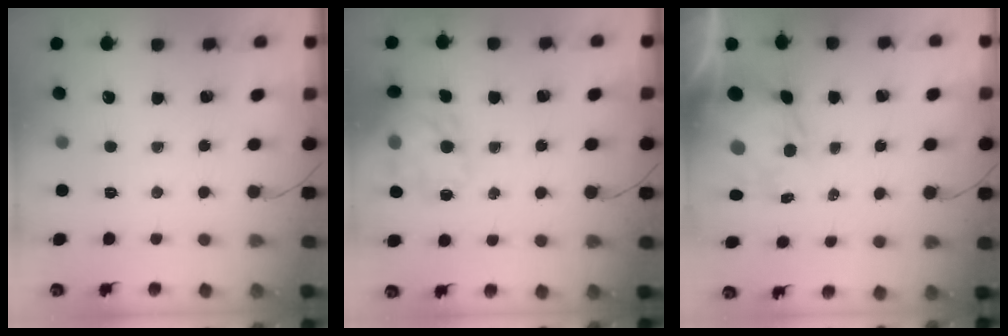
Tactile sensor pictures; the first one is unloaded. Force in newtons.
{"total": 15.0, "press": 14.9, "slide": 1.8}
{"total": 8.2, "press": 7.7, "slide": 2.7}